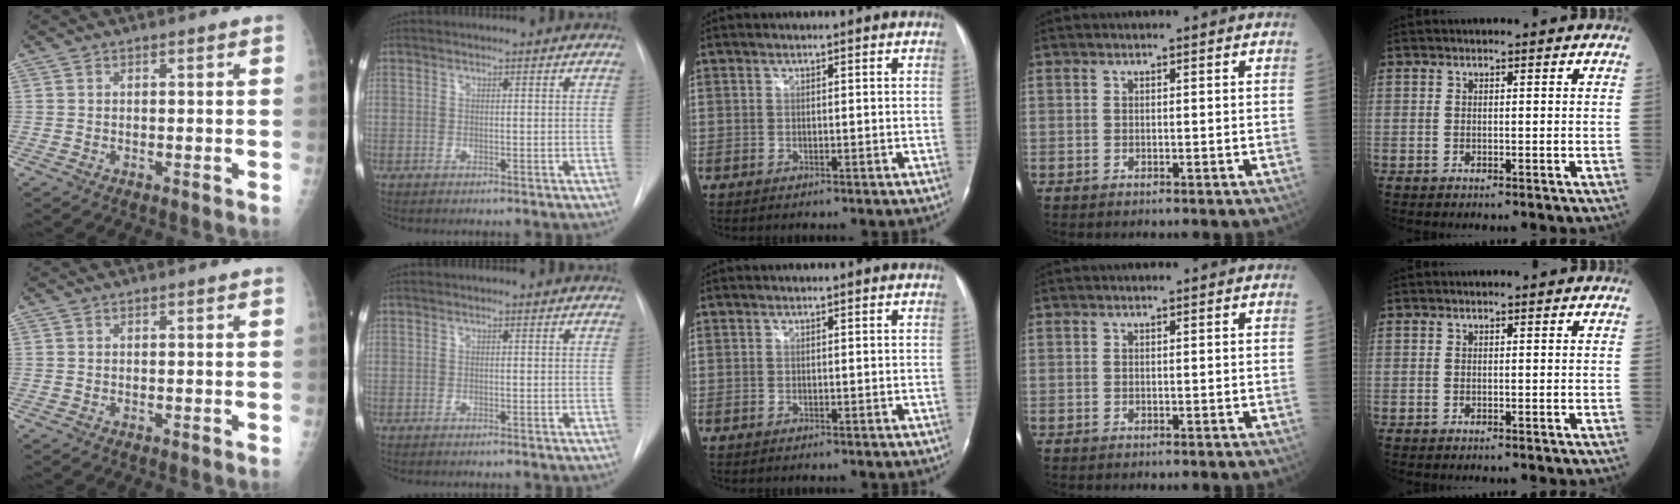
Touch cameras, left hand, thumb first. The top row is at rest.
{}